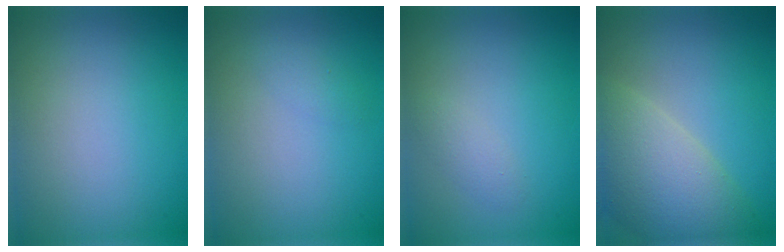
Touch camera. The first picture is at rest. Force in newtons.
{"total": 0.9, "press": 0.9, "slide": 0.2}
{"total": 1.1, "press": 1.1, "slide": 0.1}
{"total": 8.1, "press": 8.0, "slide": 1.0}